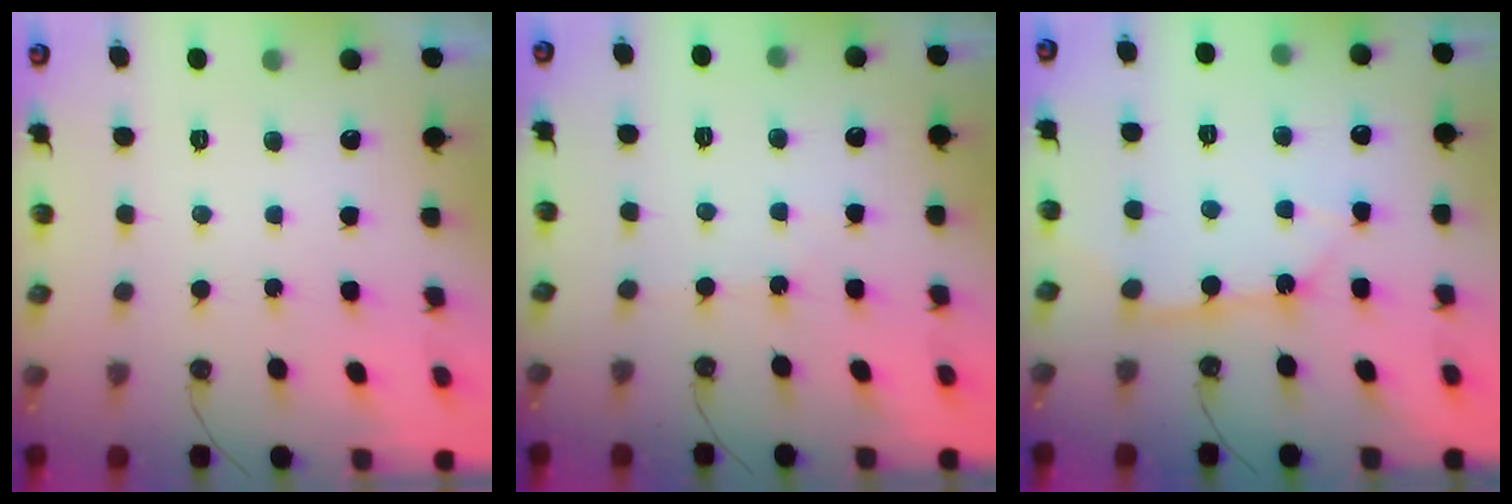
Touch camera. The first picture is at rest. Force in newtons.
{"total": 2.6, "press": 2.6, "slide": 0.5}
{"total": 10.4, "press": 10.3, "slide": 1.4}